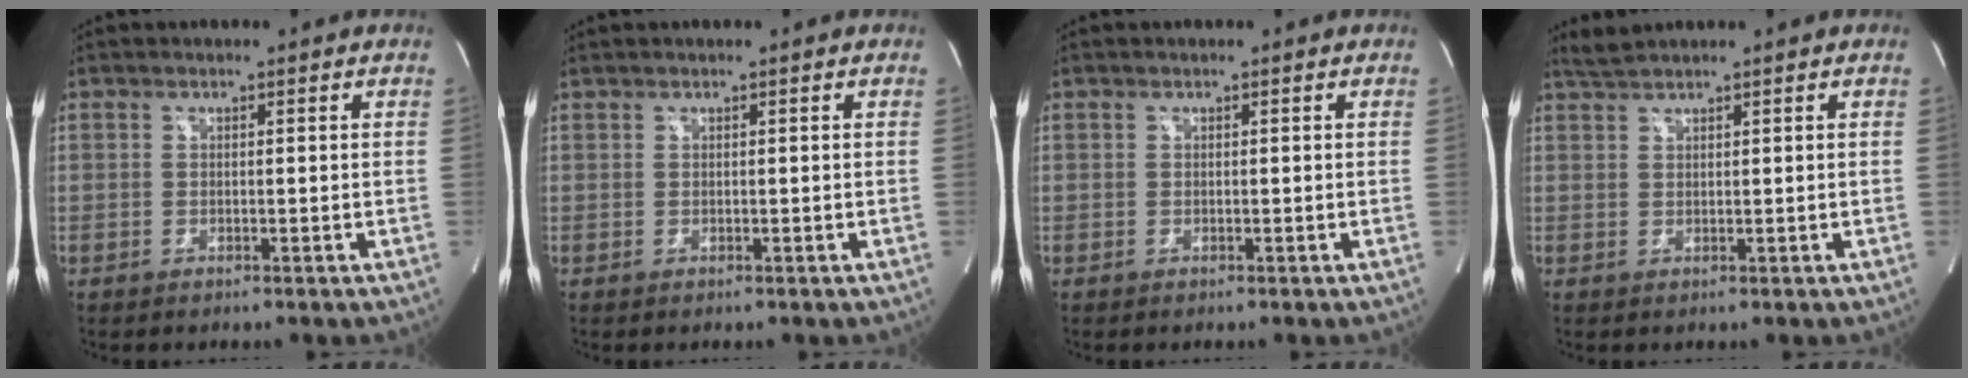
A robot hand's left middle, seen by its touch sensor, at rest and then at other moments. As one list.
[{"total": 0.0}, {"total": 0.0}, {"total": 2.0, "force": [1.9, -0.3, 0.4], "torque": [-0.012, 0.011, 0.044]}]